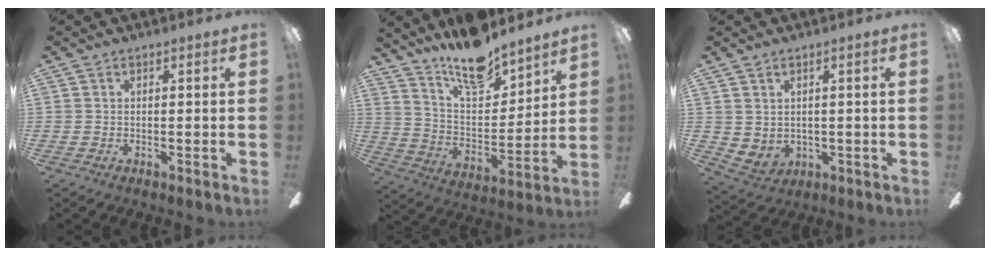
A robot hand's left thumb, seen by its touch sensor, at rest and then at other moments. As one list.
[{"total": 15.2, "force": [13.3, 4.2, 6.0], "torque": [-0.114, -0.093, 0.235]}, {"total": 2.8, "force": [1.9, 1.9, 1.0], "torque": [-0.032, -0.015, 0.035]}]